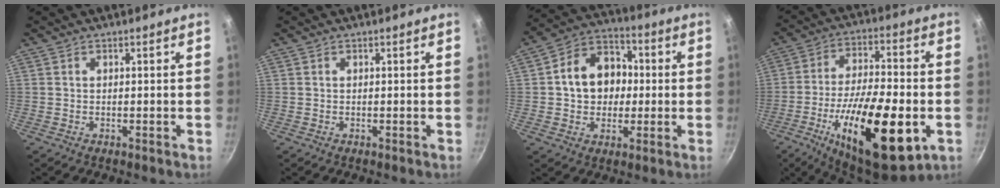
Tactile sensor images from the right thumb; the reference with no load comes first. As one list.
[{"total": 0.0}, {"total": 13.4, "force": [0.7, 10.7, 8.0], "torque": [-0.095, 0.027, 0.000]}, {"total": 24.9, "force": [-8.0, 9.3, 21.7], "torque": [-0.341, 0.012, -0.122]}]